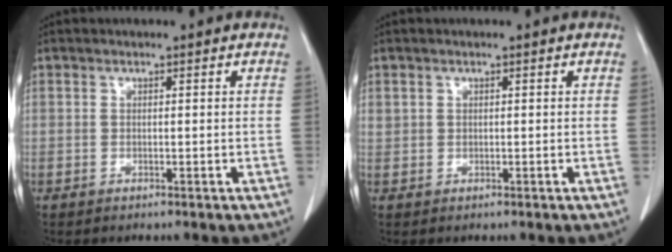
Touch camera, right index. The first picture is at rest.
{"total": 1.0, "force": [0.5, 0.9, 0.2], "torque": [0.007, 0.013, 0.009]}